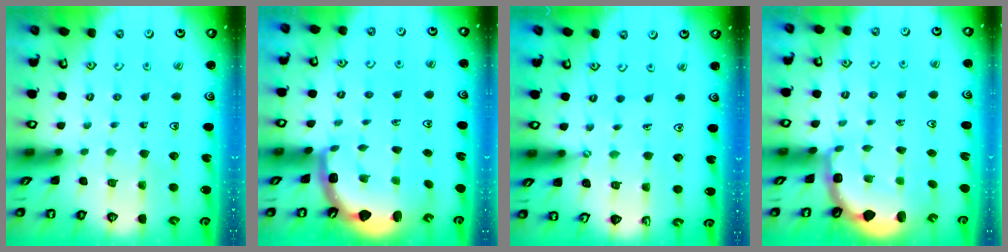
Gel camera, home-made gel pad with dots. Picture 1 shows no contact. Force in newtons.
{"total": 4.0, "press": 3.4, "slide": 2.3}
{"total": 3.6, "press": 3.6, "slide": 0.3}
{"total": 2.9, "press": 2.0, "slide": 2.1}